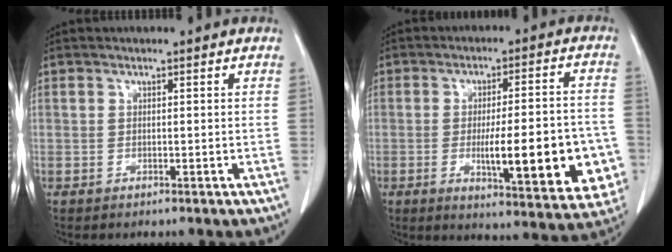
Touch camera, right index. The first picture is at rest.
{"total": 17.1, "force": [-4.1, 4.0, 16.2], "torque": [-0.168, 0.010, -0.038]}